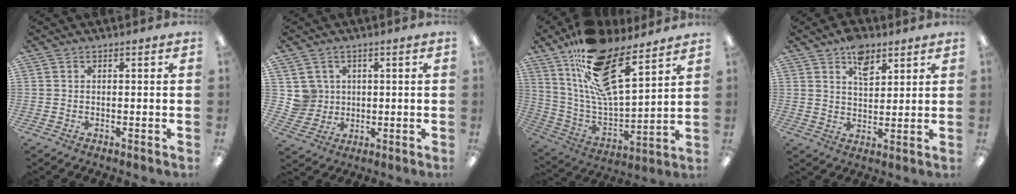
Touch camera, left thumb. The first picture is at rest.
{"total": 5.3, "force": [1.8, 5.0, 0.1], "torque": [-0.009, 0.002, 0.036]}
{"total": 21.3, "force": [13.2, 8.7, 14.3], "torque": [-0.246, -0.069, 0.236]}
{"total": 7.2, "force": [4.8, 3.9, 3.7], "torque": [-0.046, -0.022, 0.082]}